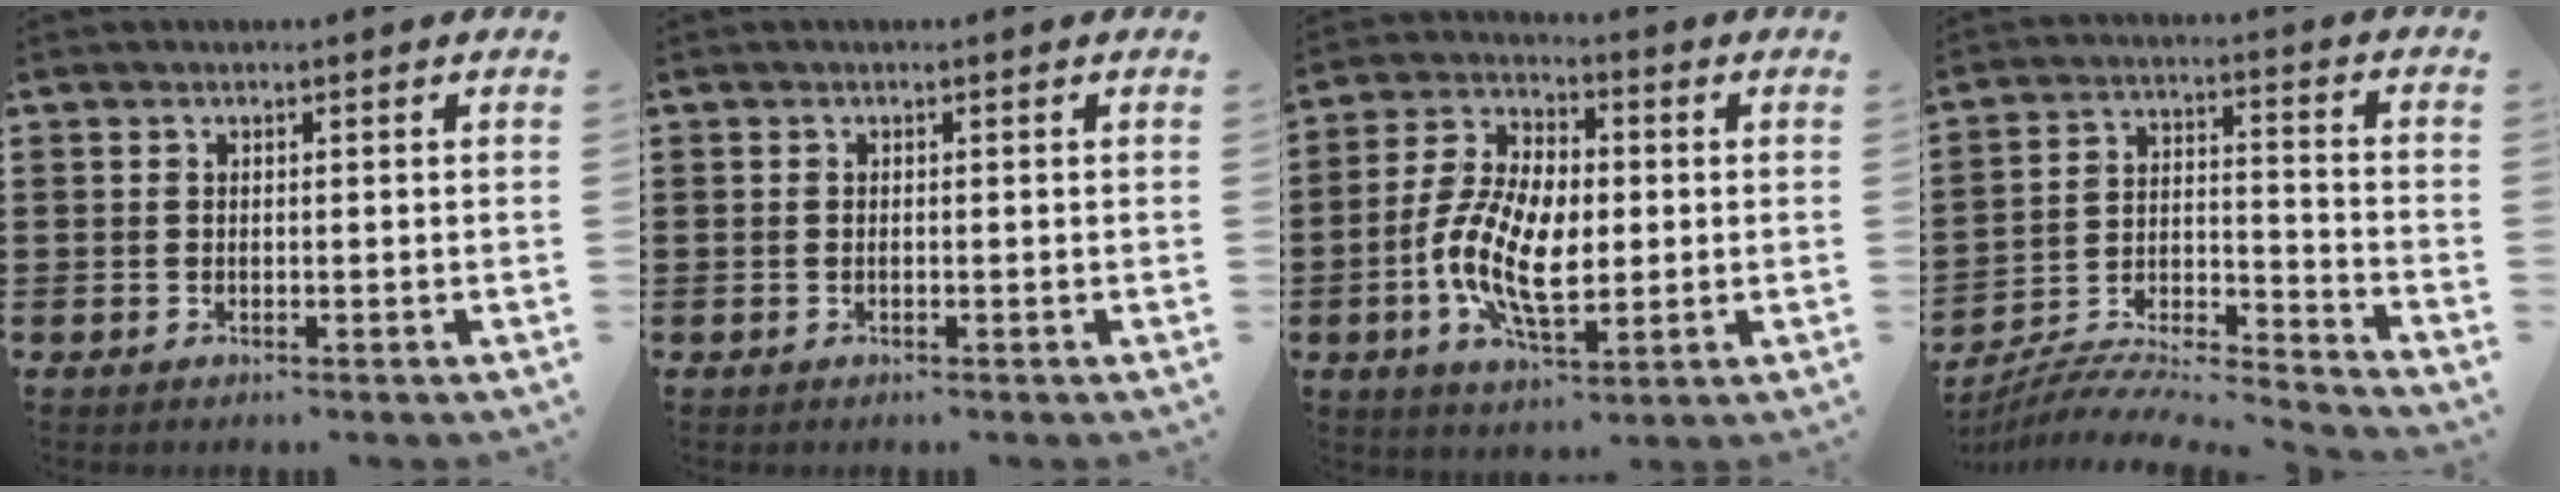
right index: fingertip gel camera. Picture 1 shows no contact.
{"total": 0.0}
{"total": 11.1, "force": [-1.6, 5.6, 9.4], "torque": [-0.215, -0.002, -0.033]}
{"total": 7.4, "force": [-7.0, 0.8, 2.0], "torque": [-0.036, -0.002, -0.142]}